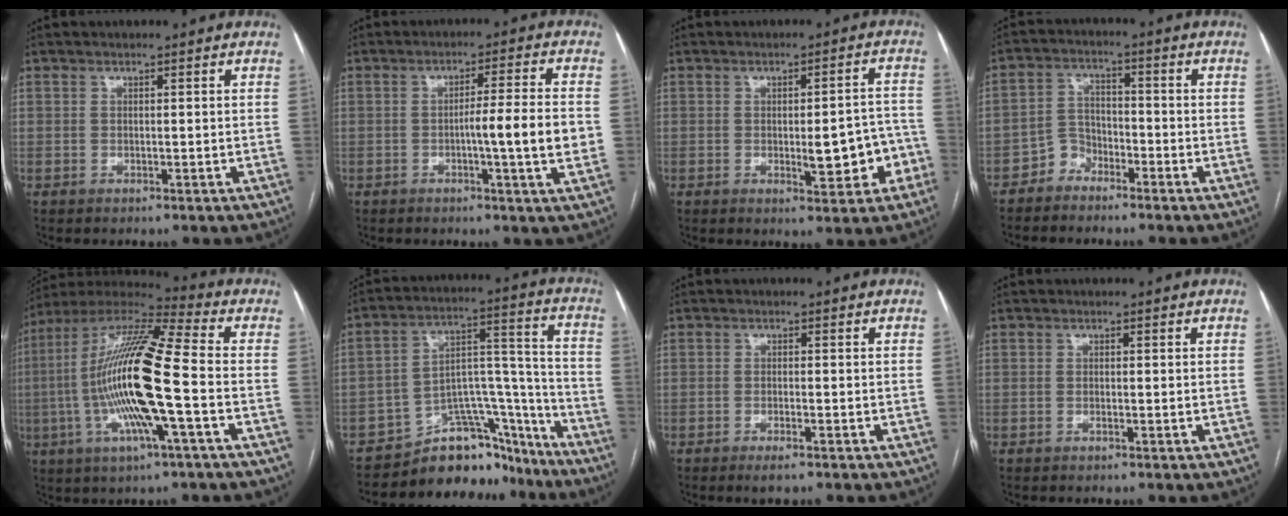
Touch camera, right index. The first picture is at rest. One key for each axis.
{"total": 7.9, "fx": -1.2, "fy": -0.6, "fz": 7.8, "tx": -0.114, "ty": 0.000, "tz": -0.020}
{"total": 7.6, "fx": -2.2, "fy": 2.4, "fz": 6.9, "tx": -0.081, "ty": 0.016, "tz": -0.020}
{"total": 3.9, "fx": -2.9, "fy": 2.5, "fz": 0.3, "tx": 0.004, "ty": 0.010, "tz": -0.058}
{"total": 19.5, "fx": -3.0, "fy": 1.6, "fz": 19.2, "tx": -0.381, "ty": -0.001, "tz": -0.063}
{"total": 14.7, "fx": -13.1, "fy": 5.6, "fz": 3.7, "tx": -0.033, "ty": 0.072, "tz": -0.202}
{"total": 2.3, "fx": -1.5, "fy": 0.3, "fz": 1.7, "tx": -0.032, "ty": -0.003, "tz": -0.024}
{"total": 0.7, "fx": -0.2, "fy": 0.1, "fz": 0.6, "tx": -0.012, "ty": -0.001, "tz": -0.002}